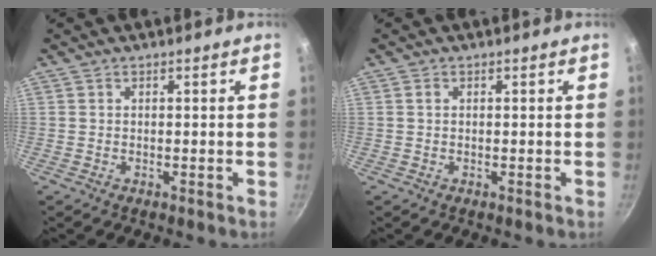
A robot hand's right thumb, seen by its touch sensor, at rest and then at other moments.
{"total": 0.6, "force": [0.1, 0.5, 0.3], "torque": [-0.007, 0.002, 0.002]}